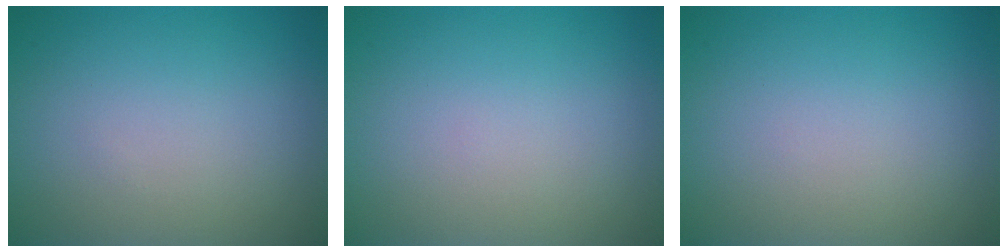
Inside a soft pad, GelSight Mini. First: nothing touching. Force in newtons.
{"total": 0.0}
{"total": 0.0}